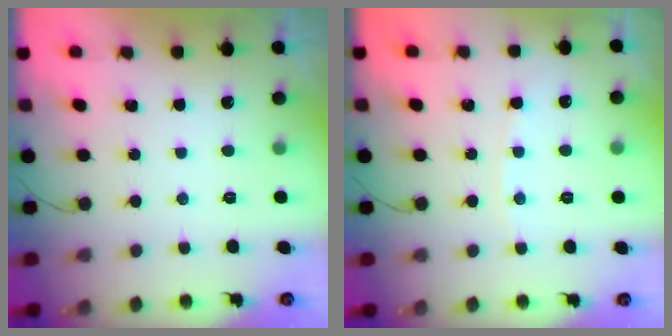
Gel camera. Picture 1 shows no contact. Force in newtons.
{"total": 4.1, "press": 4.0, "slide": 0.6}